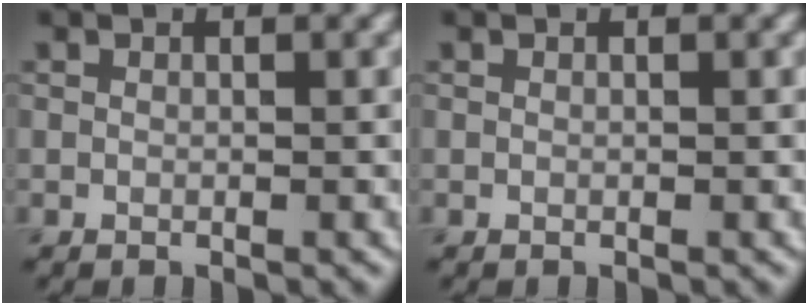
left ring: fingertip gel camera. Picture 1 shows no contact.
{"total": 0.0}